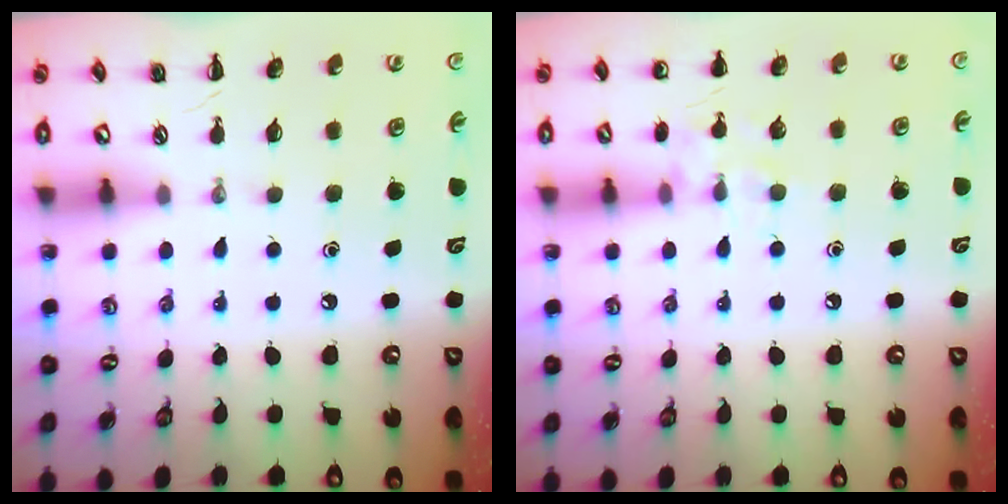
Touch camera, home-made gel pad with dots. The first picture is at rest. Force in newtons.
{"total": 7.9, "press": 7.7, "slide": 1.7}